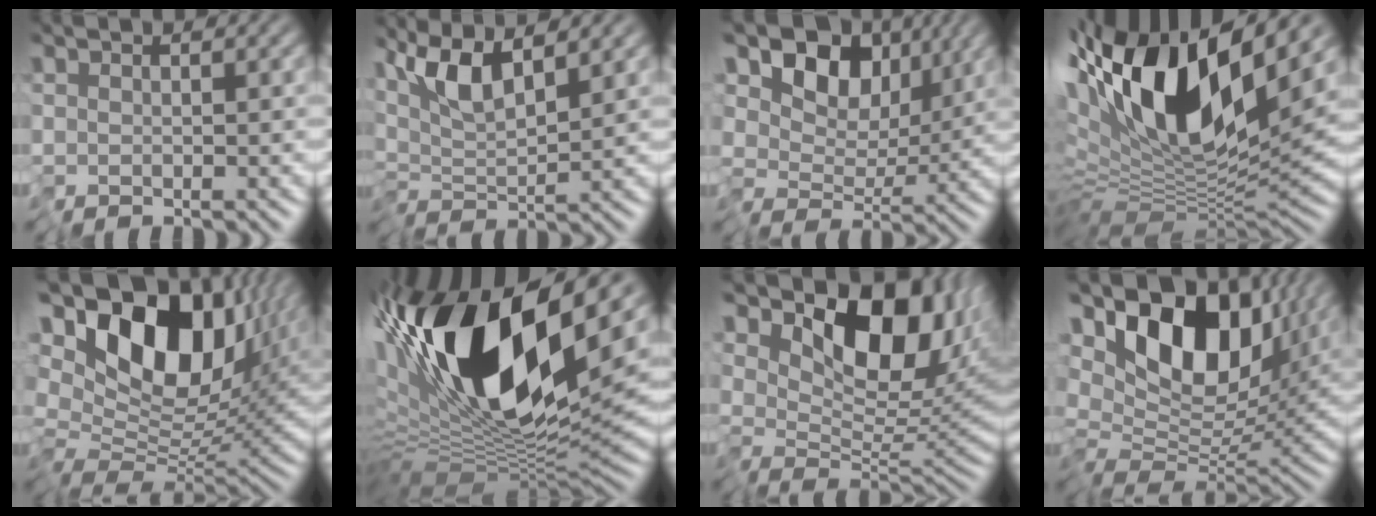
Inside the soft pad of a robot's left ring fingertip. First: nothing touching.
{"total": 5.1, "force": [3.1, 0.5, 4.0], "torque": [-0.081, 0.003, 0.059]}
{"total": 8.6, "force": [4.3, 5.2, 5.3], "torque": [-0.091, 0.004, 0.067]}
{"total": 15.2, "force": [5.5, 5.8, 12.9], "torque": [-0.243, 0.008, 0.087]}
{"total": 15.9, "force": [5.8, 9.0, 11.7], "torque": [-0.217, 0.034, 0.092]}
{"total": 17.2, "force": [4.6, 5.9, 15.5], "torque": [-0.296, 0.005, 0.074]}
{"total": 11.4, "force": [5.6, 5.8, 8.0], "torque": [-0.122, -0.001, 0.099]}
{"total": 13.6, "force": [5.4, 7.4, 10.1], "torque": [-0.175, 0.028, 0.086]}